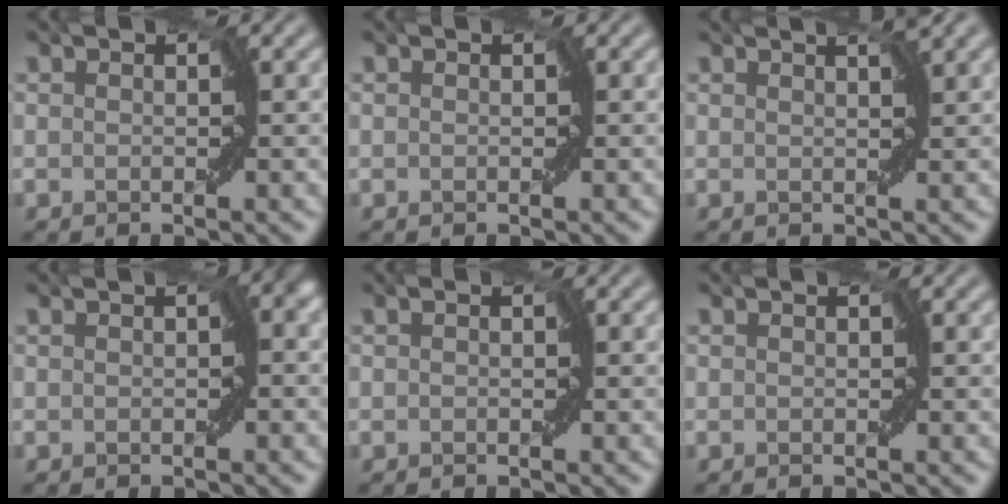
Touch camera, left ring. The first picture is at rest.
{"total": 0.0}
{"total": 1.5, "force": [0.9, 0.0, 1.2], "torque": [-0.026, 0.003, 0.011]}
{"total": 2.2, "force": [-0.2, 1.1, 1.9], "torque": [-0.022, 0.004, -0.007]}
{"total": 0.0}
{"total": 0.0}